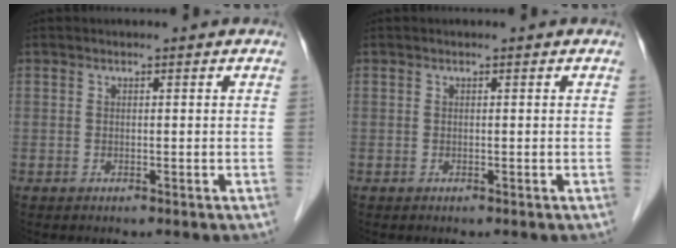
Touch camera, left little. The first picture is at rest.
{"total": 0.0}